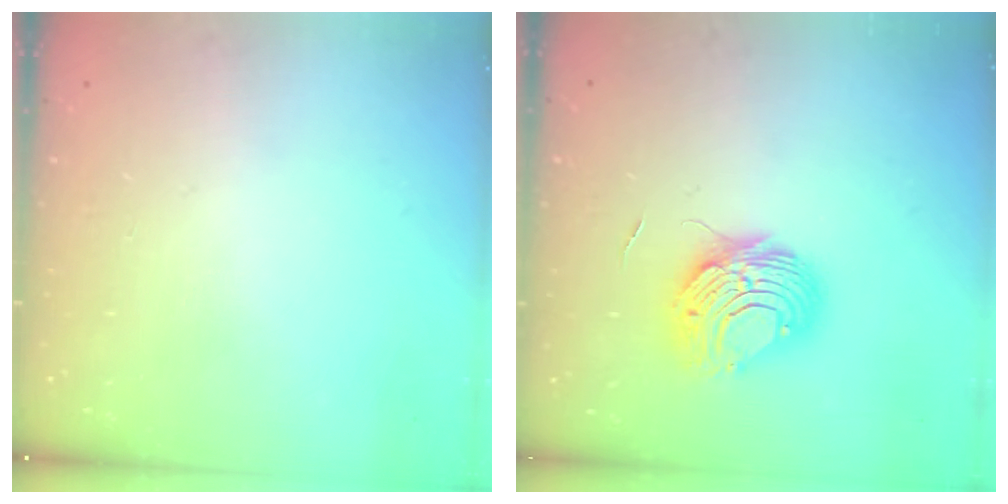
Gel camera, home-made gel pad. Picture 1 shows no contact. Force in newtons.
{"total": 8.7, "press": 8.7, "slide": 0.8}